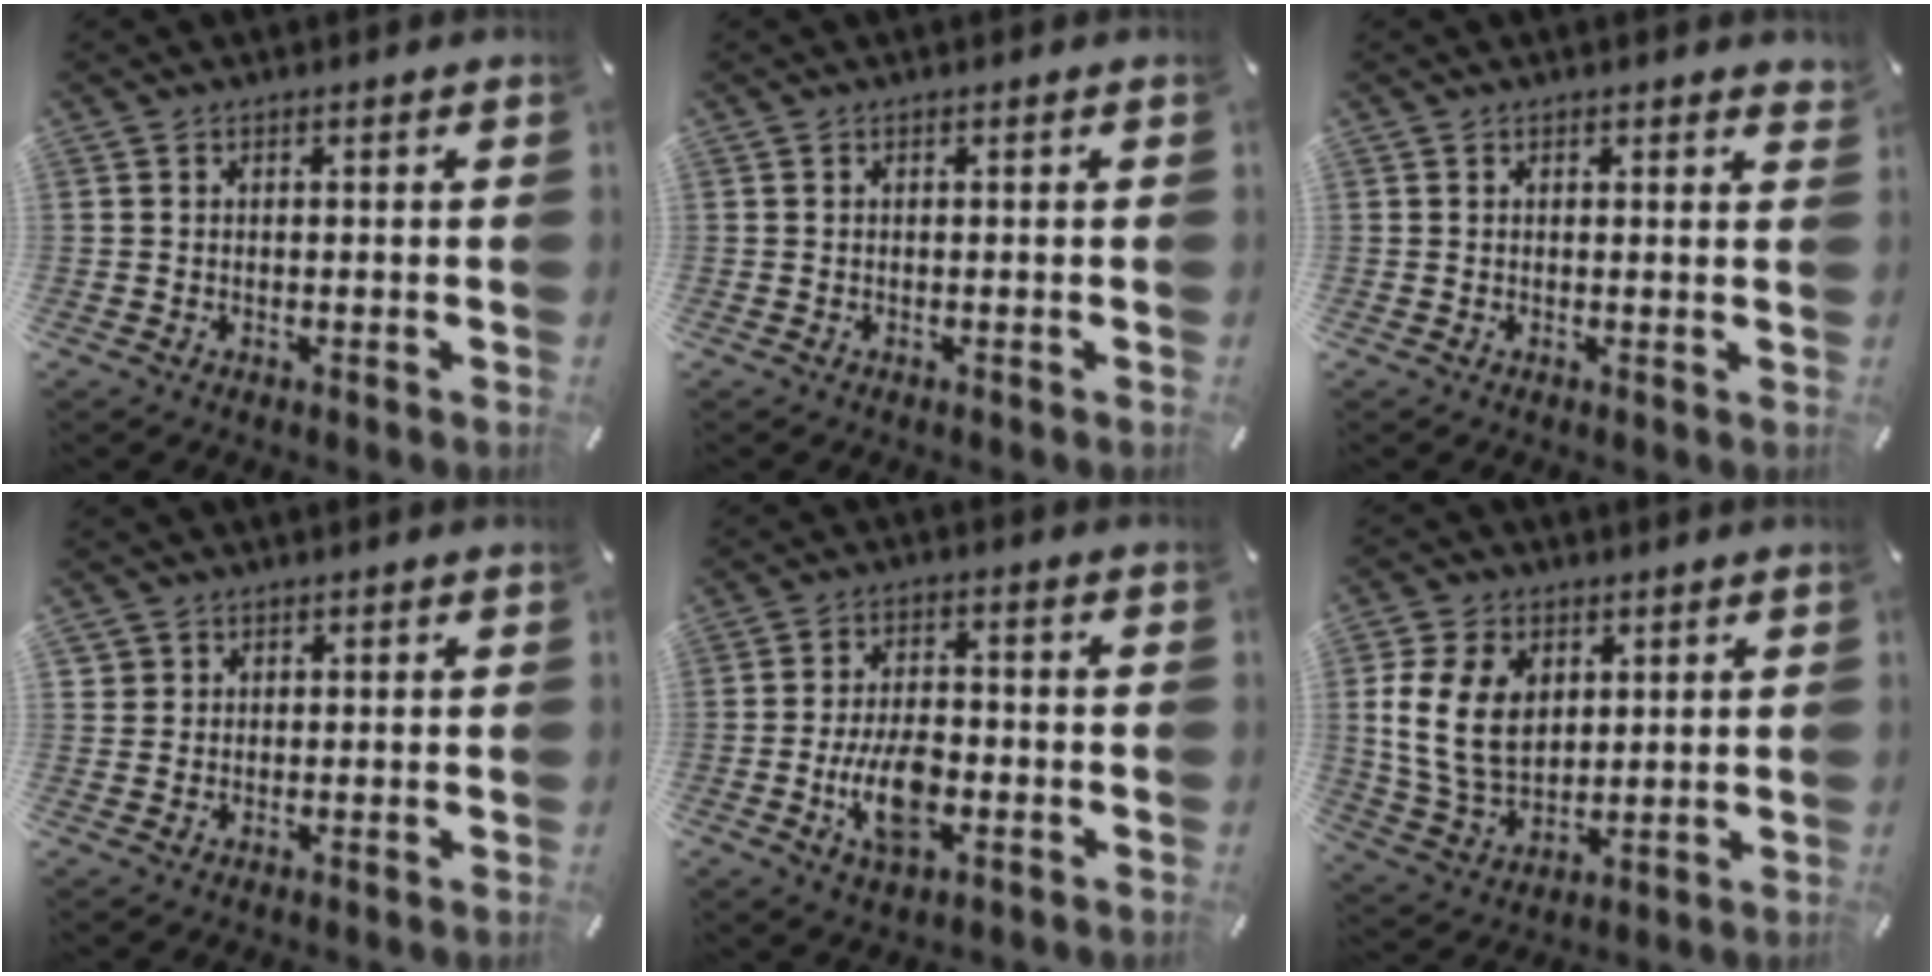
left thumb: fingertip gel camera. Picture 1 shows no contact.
{"total": 0.0}
{"total": 0.9, "force": [0.7, 0.5, 0.3], "torque": [0.009, -0.006, 0.010]}
{"total": 2.3, "force": [0.9, 2.2, 0.1], "torque": [0.003, 0.001, 0.014]}
{"total": 10.0, "force": [-3.2, 5.3, 7.9], "torque": [-0.166, 0.006, -0.053]}
{"total": 13.0, "force": [2.9, 9.9, 8.0], "torque": [-0.184, -0.002, 0.051]}